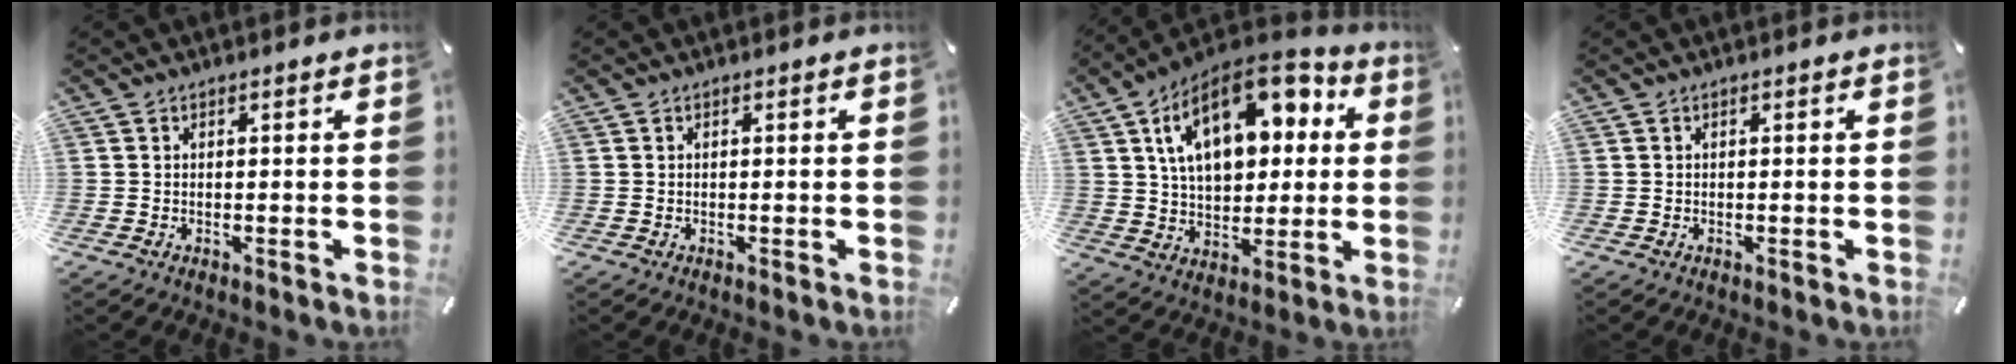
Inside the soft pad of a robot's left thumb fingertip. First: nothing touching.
{"total": 0.0}
{"total": 19.6, "force": [7.5, 11.9, 13.6], "torque": [-0.231, -0.022, 0.128]}
{"total": 0.0}